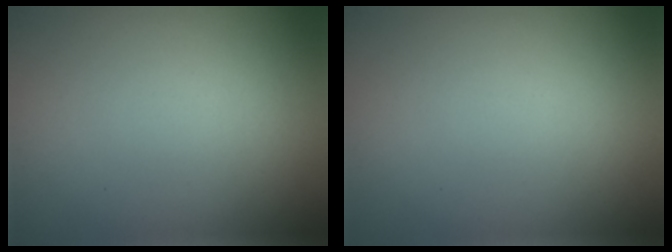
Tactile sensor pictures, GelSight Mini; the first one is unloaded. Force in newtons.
{"total": 0.0}